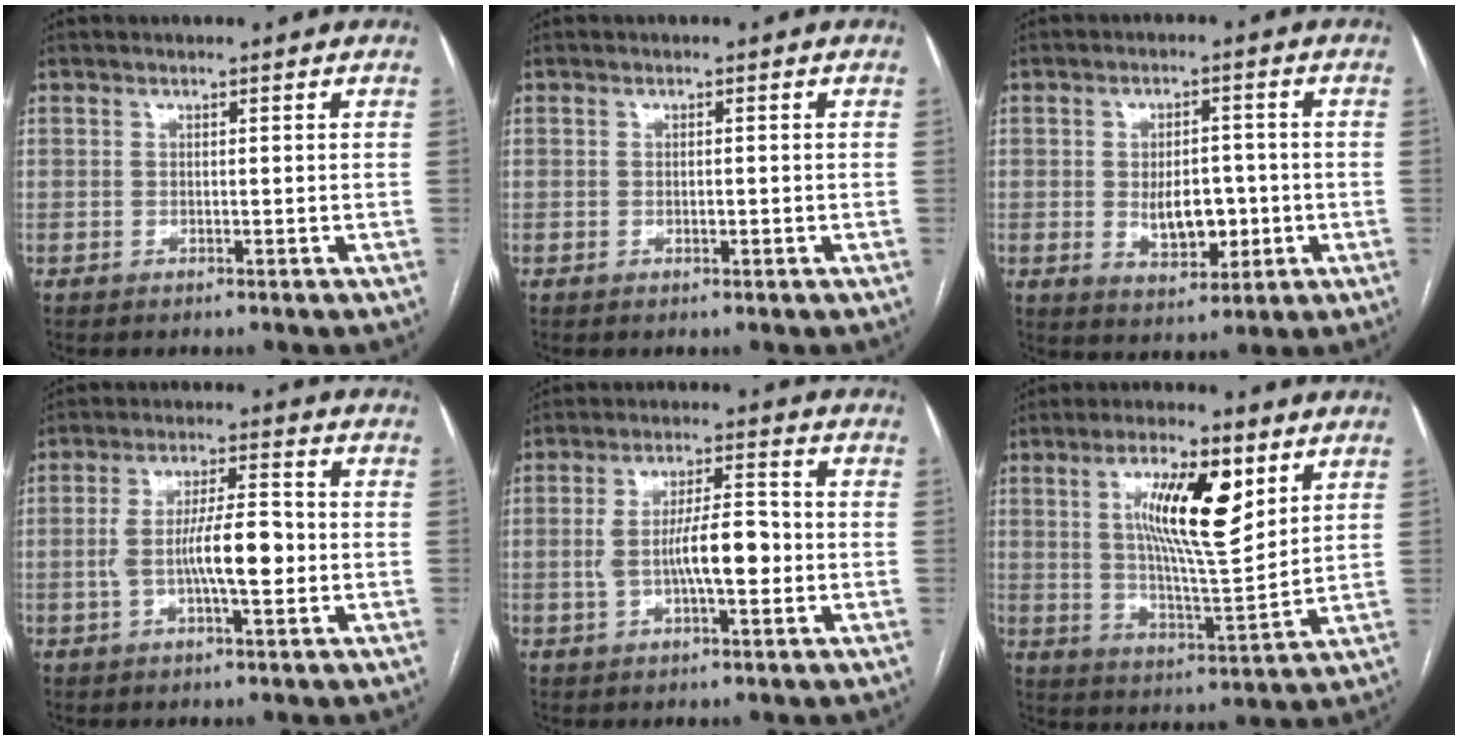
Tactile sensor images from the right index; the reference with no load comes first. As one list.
[{"total": 1.1, "force": [-0.2, 0.4, 0.9], "torque": [-0.018, 0.000, -0.002]}, {"total": 7.2, "force": [-1.0, 3.9, 6.0], "torque": [-0.098, 0.001, -0.005]}, {"total": 8.5, "force": [-1.2, 2.1, 8.1], "torque": [-0.150, 0.014, -0.020]}, {"total": 8.5, "force": [-1.2, 2.3, 8.1], "torque": [-0.150, 0.016, -0.019]}, {"total": 13.3, "force": [5.1, 2.8, 12.0], "torque": [-0.215, 0.001, 0.088]}]